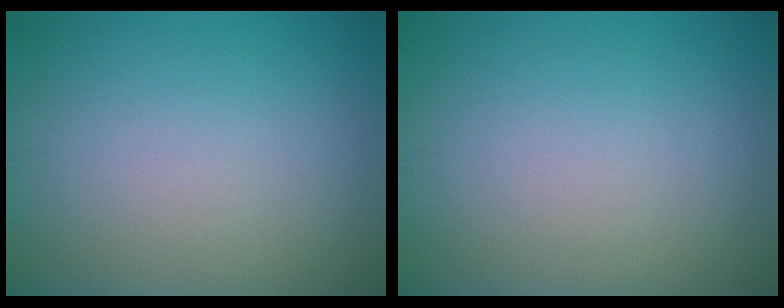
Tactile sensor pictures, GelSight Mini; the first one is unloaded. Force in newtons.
{"total": 0.0}